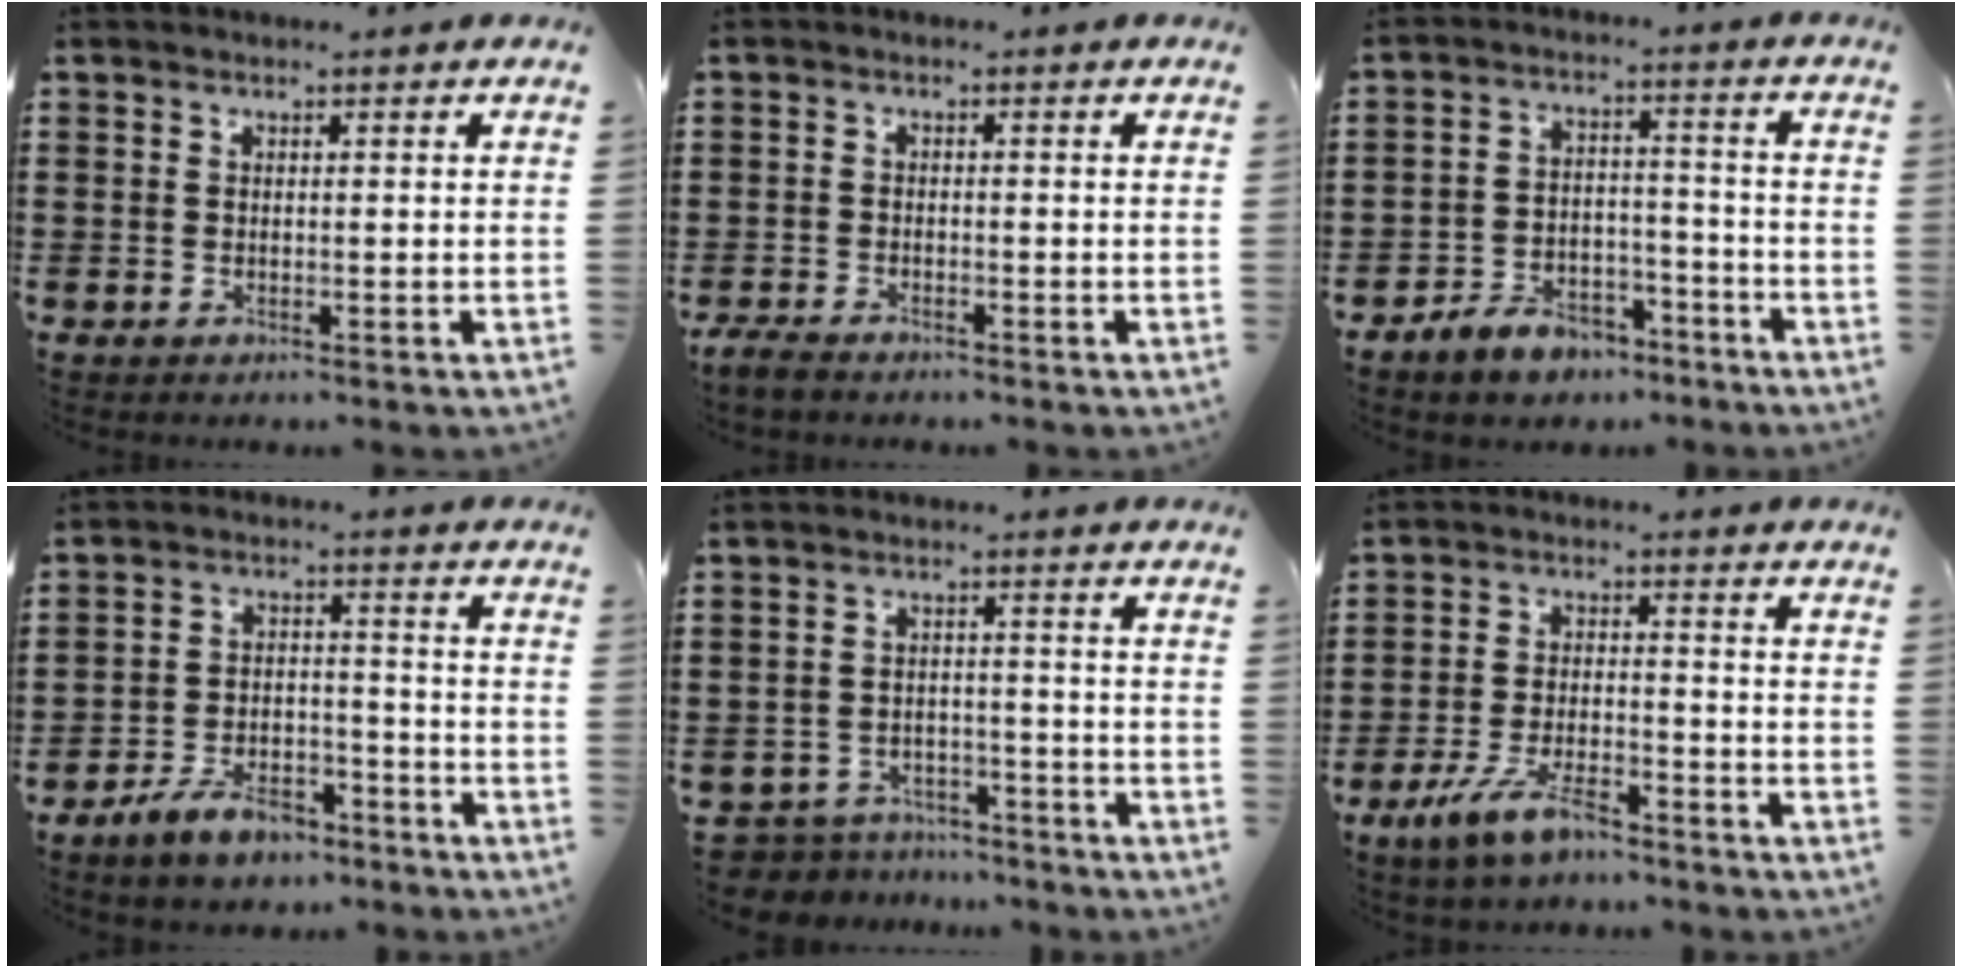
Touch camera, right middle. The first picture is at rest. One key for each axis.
{"total": 2.2, "fx": -1.9, "fy": 0.7, "fz": 0.8, "tx": -0.032, "ty": 0.000, "tz": -0.042}
{"total": 5.7, "fx": -5.1, "fy": 2.1, "fz": 1.2, "tx": -0.028, "ty": 0.018, "tz": -0.101}
{"total": 6.2, "fx": -5.2, "fy": 2.2, "fz": 2.5, "tx": -0.052, "ty": 0.014, "tz": -0.100}
{"total": 4.5, "fx": -4.4, "fy": 0.8, "fz": -0.3, "tx": -0.011, "ty": 0.003, "tz": -0.097}
{"total": 6.8, "fx": -5.0, "fy": 1.9, "fz": 4.1, "tx": -0.093, "ty": -0.003, "tz": -0.097}